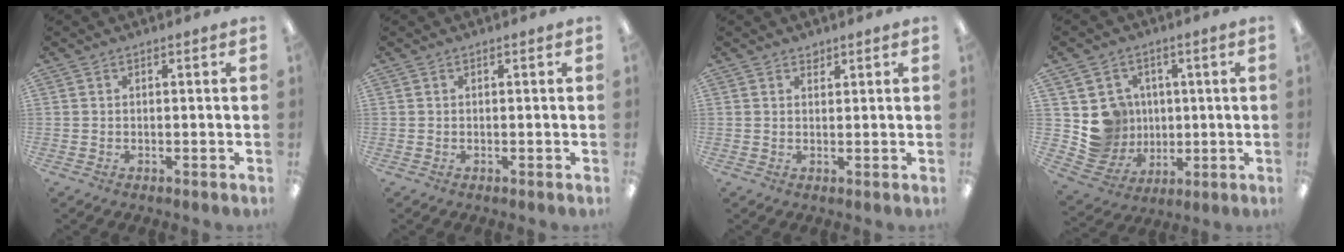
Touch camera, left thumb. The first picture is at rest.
{"total": 0.0}
{"total": 1.3, "force": [1.2, 0.4, 0.0], "torque": [0.006, -0.005, 0.021]}
{"total": 9.8, "force": [2.3, 9.5, 1.2], "torque": [-0.045, -0.012, 0.060]}